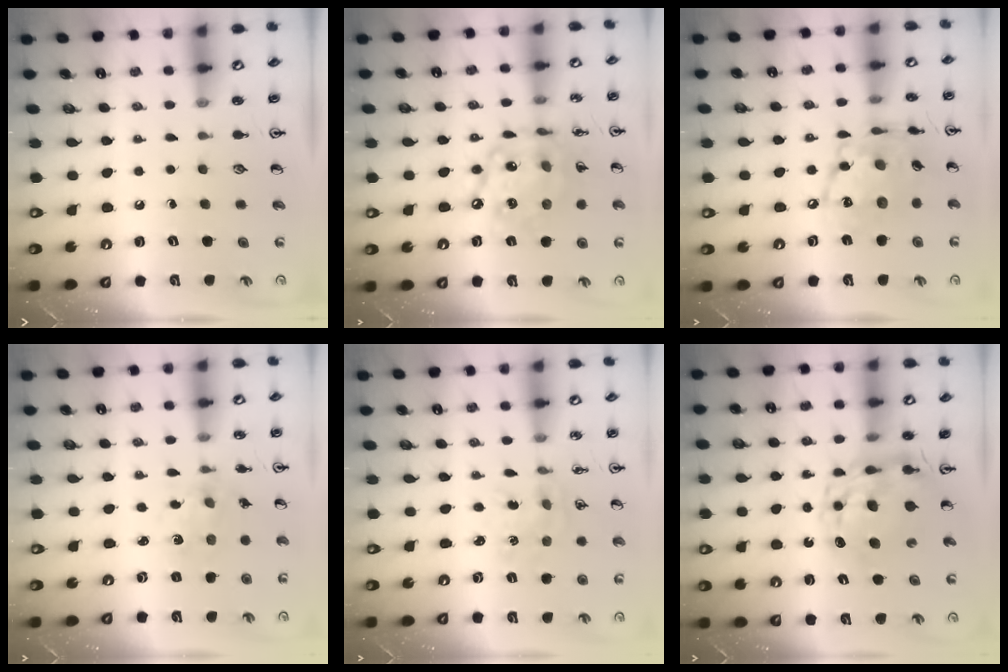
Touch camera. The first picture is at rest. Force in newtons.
{"total": 15.7, "press": 15.5, "slide": 1.8}
{"total": 15.6, "press": 15.6, "slide": 0.9}
{"total": 1.7, "press": 1.6, "slide": 0.2}
{"total": 1.2, "press": 1.2, "slide": 0.3}
{"total": 11.2, "press": 11.1, "slide": 1.2}